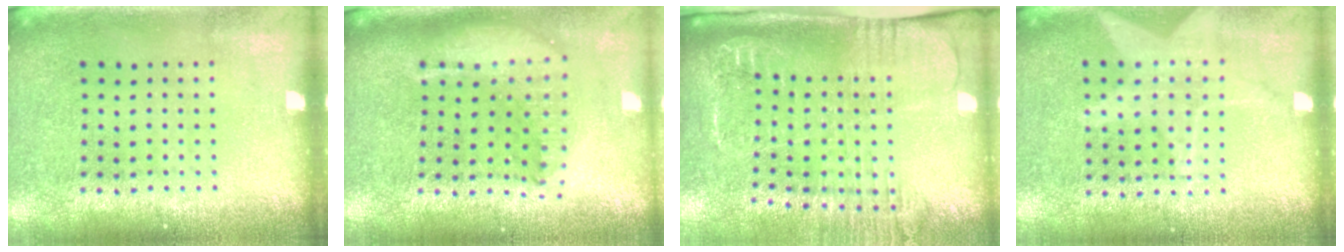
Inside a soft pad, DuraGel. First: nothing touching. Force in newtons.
{"total": 2.1, "press": 1.6, "slide": 1.3}
{"total": 2.6, "press": 2.0, "slide": 1.7}
{"total": 1.1, "press": 1.0, "slide": 0.4}